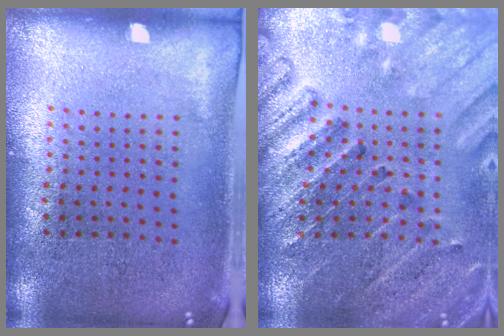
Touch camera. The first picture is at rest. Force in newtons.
{"total": 2.6, "press": 2.6, "slide": 0.4}